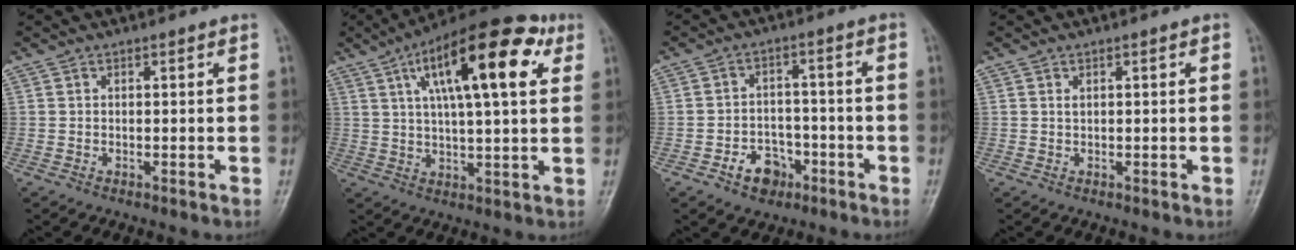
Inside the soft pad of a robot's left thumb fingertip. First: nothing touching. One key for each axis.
{"total": 19.9, "fx": 7.7, "fy": 6.7, "fz": 17.1, "tx": -0.248, "ty": 0.003, "tz": 0.114}
{"total": 6.7, "fx": -3.5, "fy": 4.9, "fz": 2.9, "tx": -0.015, "ty": 0.032, "tz": -0.053}
{"total": 0.8, "fx": 0.2, "fy": 0.4, "fz": 0.6, "tx": -0.011, "ty": 0.006, "tz": 0.008}